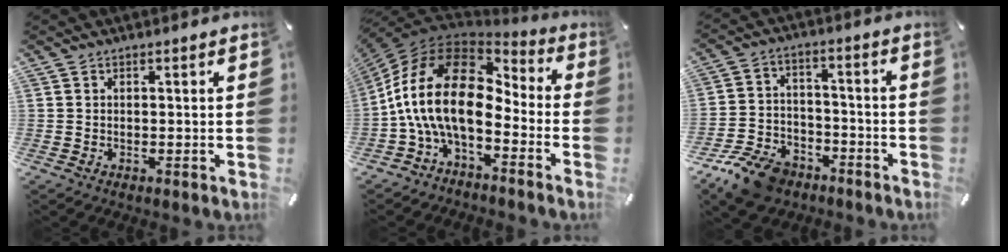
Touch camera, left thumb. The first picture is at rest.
{"total": 19.7, "force": [-1.7, 11.0, 16.2], "torque": [-0.347, 0.012, -0.030]}
{"total": 11.6, "force": [-8.2, 6.7, 4.8], "torque": [-0.089, 0.058, -0.149]}